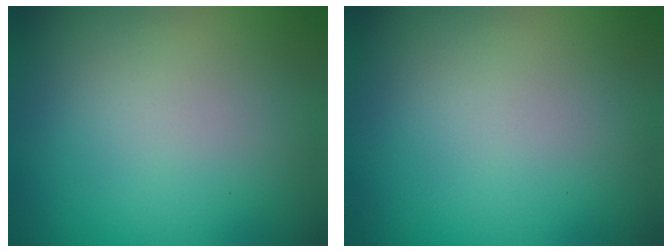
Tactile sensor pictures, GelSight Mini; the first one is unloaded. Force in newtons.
{"total": 0.0}